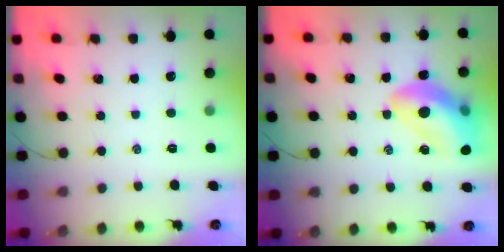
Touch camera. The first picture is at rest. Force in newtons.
{"total": 17.0, "press": 16.6, "slide": 3.7}